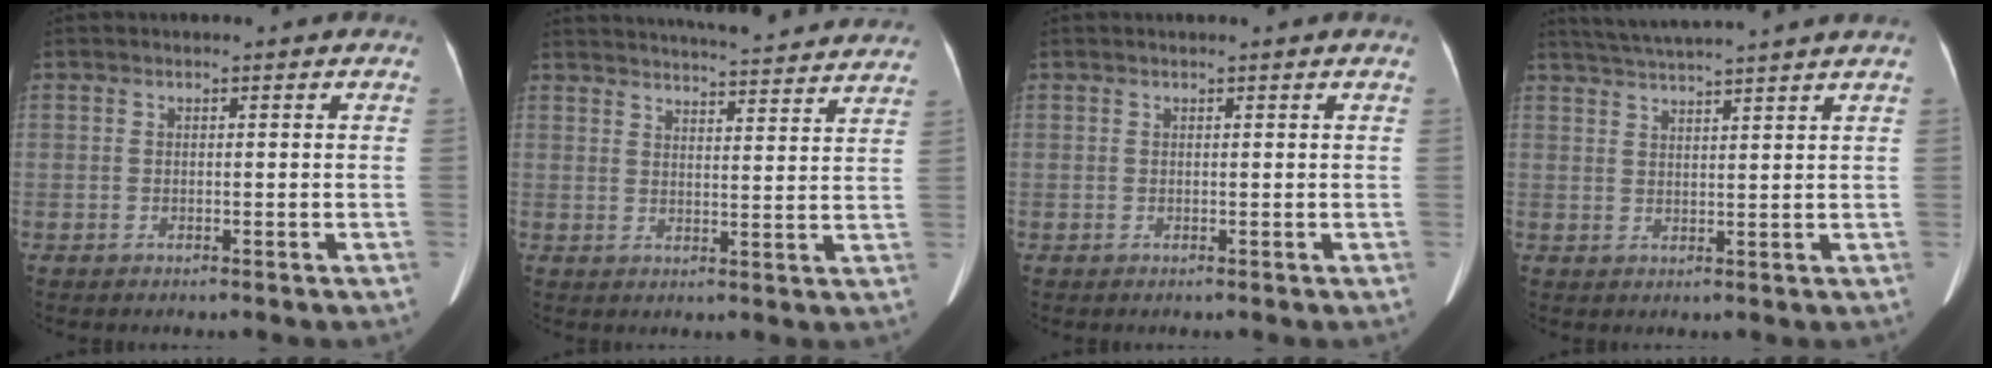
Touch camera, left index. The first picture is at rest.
{"total": 24.4, "force": [22.9, 2.5, 8.0], "torque": [-0.127, -0.016, 0.285]}
{"total": 1.0, "force": [0.9, -0.2, 0.4], "torque": [-0.012, 0.008, 0.022]}
{"total": 10.4, "force": [9.4, -1.6, 4.3], "torque": [-0.079, 0.020, 0.137]}